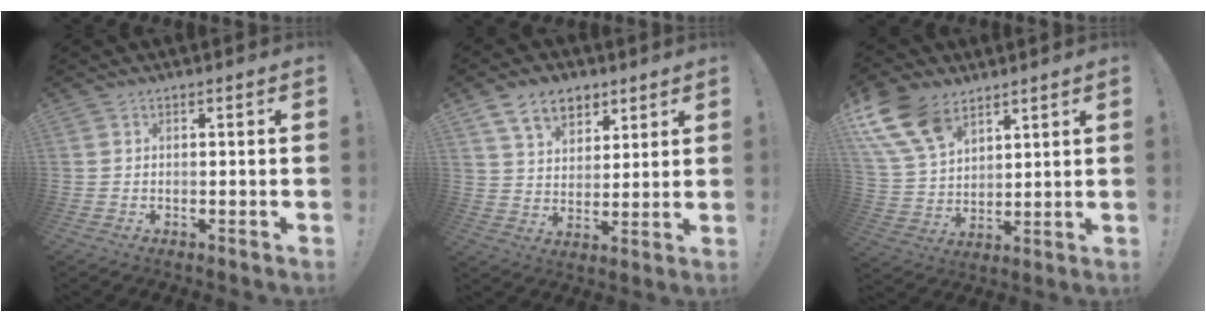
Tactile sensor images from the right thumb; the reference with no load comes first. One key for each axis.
{"total": 11.9, "fx": 7.1, "fy": 8.0, "fz": 5.3, "tx": -0.072, "ty": -0.035, "tz": 0.134}
{"total": 15.6, "fx": 9.5, "fy": 9.3, "fz": 8.2, "tx": -0.180, "ty": -0.047, "tz": 0.184}